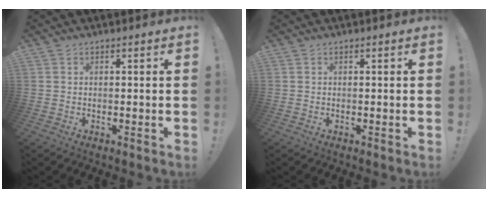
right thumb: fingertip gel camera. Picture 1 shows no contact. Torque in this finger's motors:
{"motor_torque": [0.00, 0.00, 0.00, 0.00, 0.02]}